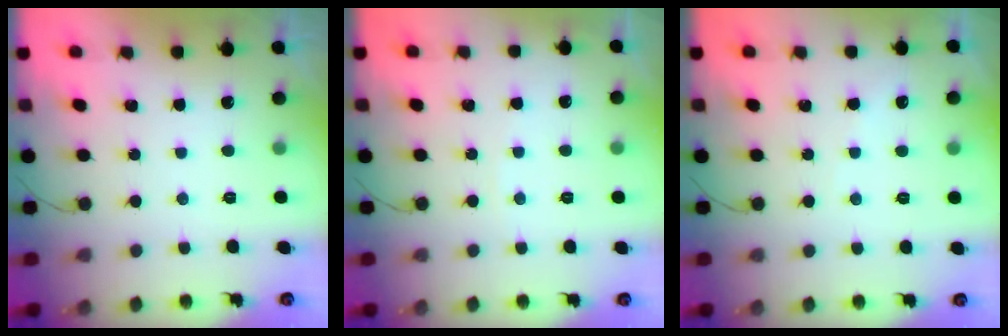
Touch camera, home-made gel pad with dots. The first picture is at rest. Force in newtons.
{"total": 2.4, "press": 2.3, "slide": 0.3}
{"total": 2.0, "press": 2.0, "slide": 0.3}